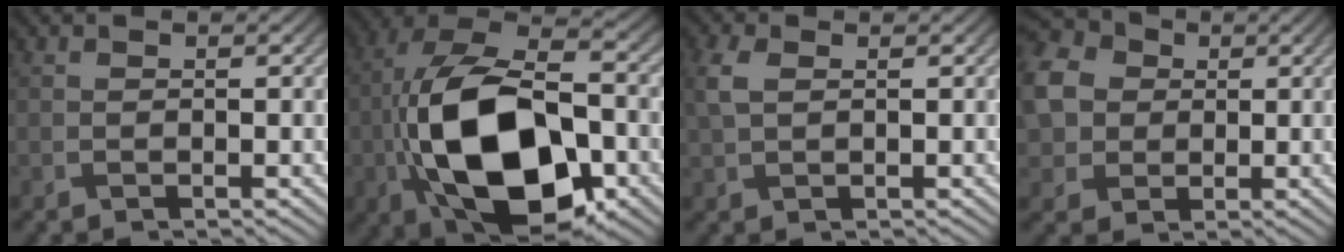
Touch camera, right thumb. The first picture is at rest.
{"total": 19.0, "force": [-4.8, 10.5, 15.0], "torque": [-0.303, -0.015, -0.087]}
{"total": 2.7, "force": [0.8, 1.6, 2.0], "torque": [-0.057, 0.003, 0.015]}
{"total": 9.2, "force": [1.0, 7.9, 4.6], "torque": [-0.147, -0.001, 0.017]}